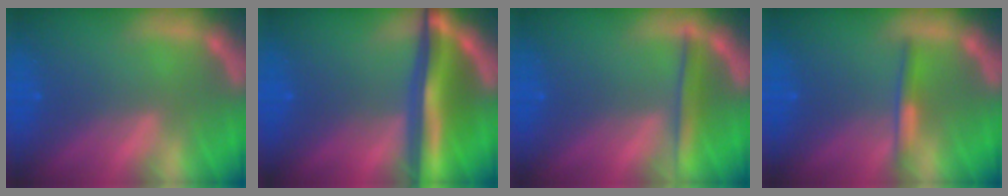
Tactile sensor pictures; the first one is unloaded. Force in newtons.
{"total": 9.4}
{"total": 2.9}
{"total": 1.9}